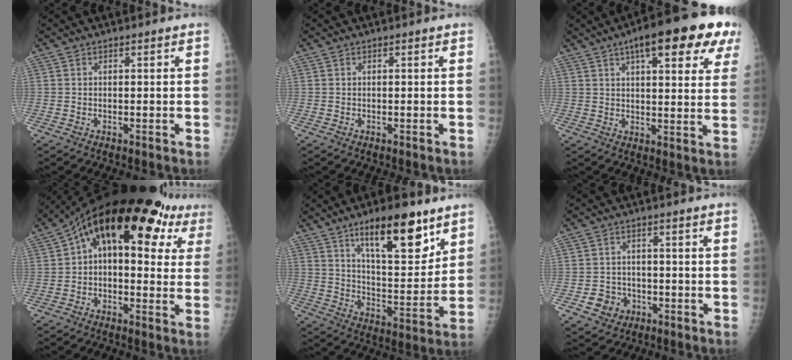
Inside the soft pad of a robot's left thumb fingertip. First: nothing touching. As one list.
[{"total": 0.0}, {"total": 18.4, "force": [9.7, 5.8, 14.6], "torque": [-0.175, -0.009, 0.125]}, {"total": 21.4, "force": [8.1, 11.2, 16.4], "torque": [-0.203, 0.045, 0.106]}, {"total": 17.2, "force": [10.4, 5.9, 12.3], "torque": [-0.152, -0.062, 0.172]}, {"total": 5.3, "force": [-2.0, 4.7, 1.4], "torque": [-0.001, 0.013, -0.027]}]